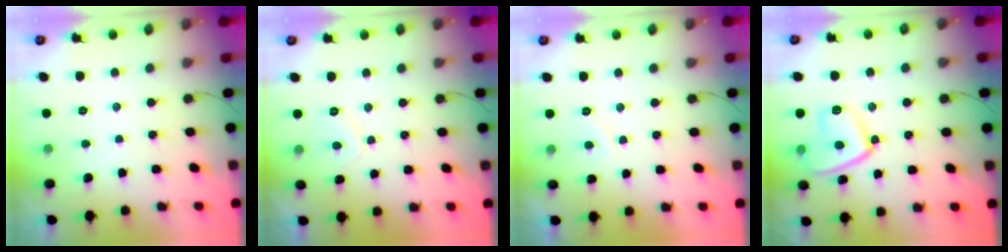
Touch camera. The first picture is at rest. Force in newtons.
{"total": 2.0, "press": 1.9, "slide": 0.7}
{"total": 1.5, "press": 1.3, "slide": 0.7}
{"total": 13.1, "press": 13.1, "slide": 1.2}